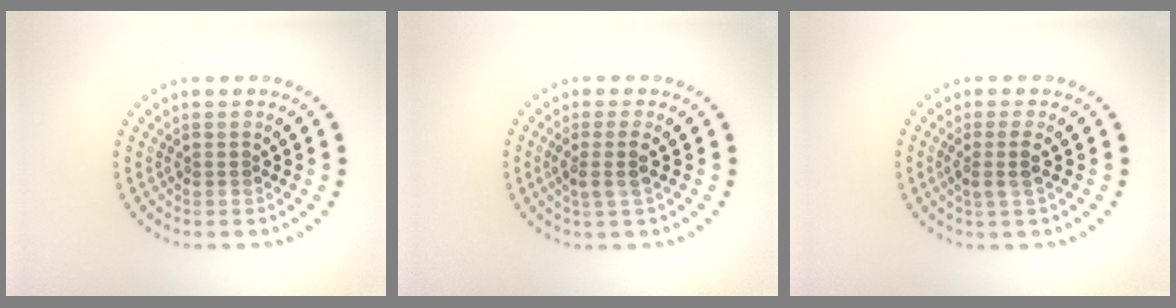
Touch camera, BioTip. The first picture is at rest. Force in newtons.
{"total": 1.9, "press": 1.6, "slide": 1.1}
{"total": 1.9, "press": 1.5, "slide": 1.1}